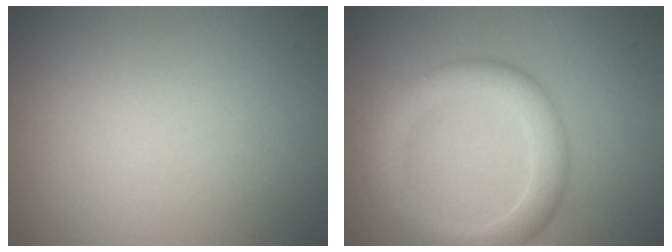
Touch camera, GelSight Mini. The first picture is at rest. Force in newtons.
{"total": 4.4, "press": 4.4, "slide": 0.2}